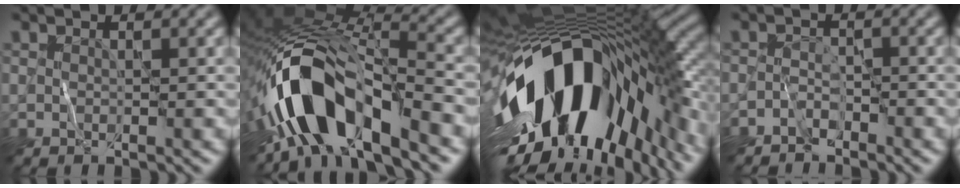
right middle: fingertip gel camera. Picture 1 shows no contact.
{"total": 11.1, "force": [-6.2, 4.3, 8.2], "torque": [-0.143, 0.008, -0.121]}
{"total": 18.6, "force": [-4.4, 9.3, 15.5], "torque": [-0.271, -0.022, -0.069]}
{"total": 1.7, "force": [-1.5, 0.7, 0.2], "torque": [0.001, 0.010, -0.033]}